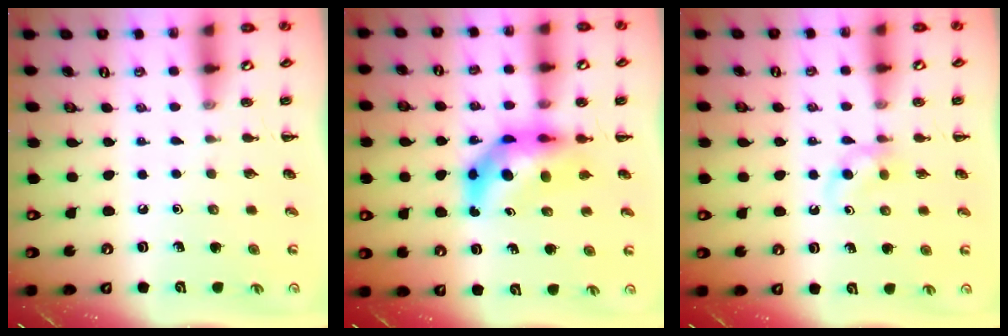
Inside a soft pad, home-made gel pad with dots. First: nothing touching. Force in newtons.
{"total": 7.5, "press": 7.1, "slide": 2.3}
{"total": 2.5, "press": 2.3, "slide": 1.0}